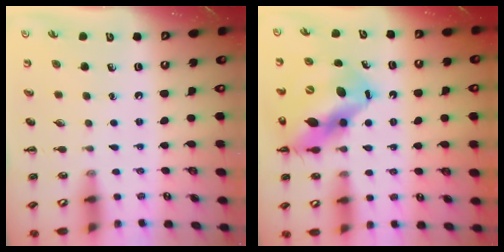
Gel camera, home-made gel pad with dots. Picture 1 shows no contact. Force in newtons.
{"total": 16.1, "press": 15.5, "slide": 4.3}